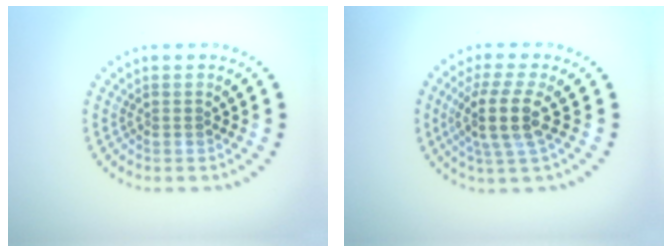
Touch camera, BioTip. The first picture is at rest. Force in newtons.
{"total": 4.1, "press": 3.4, "slide": 2.4}